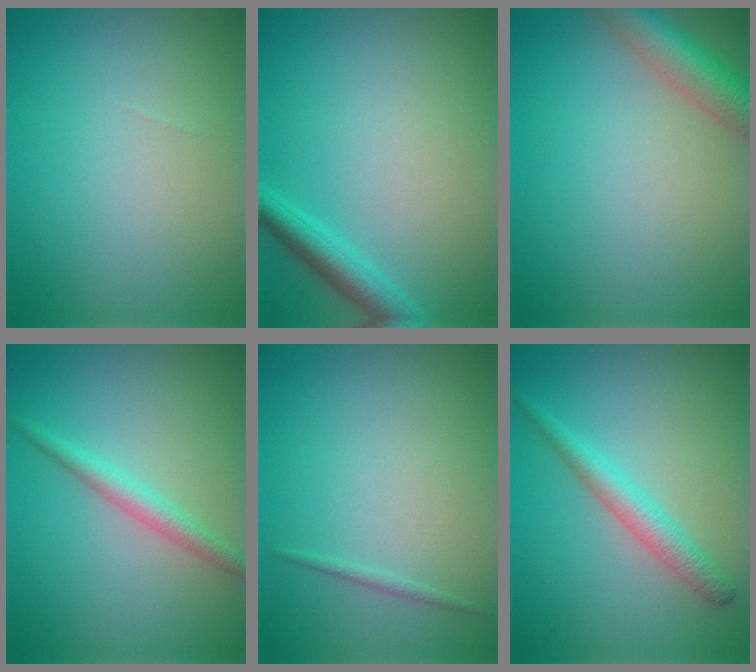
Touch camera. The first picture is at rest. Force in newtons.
{"total": 2.8, "press": 2.8, "slide": 0.1}
{"total": 4.6, "press": 4.6, "slide": 0.2}
{"total": 2.2, "press": 2.2, "slide": 0.0}
{"total": 0.6, "press": 0.6, "slide": 0.1}
{"total": 2.6, "press": 2.6, "slide": 0.1}